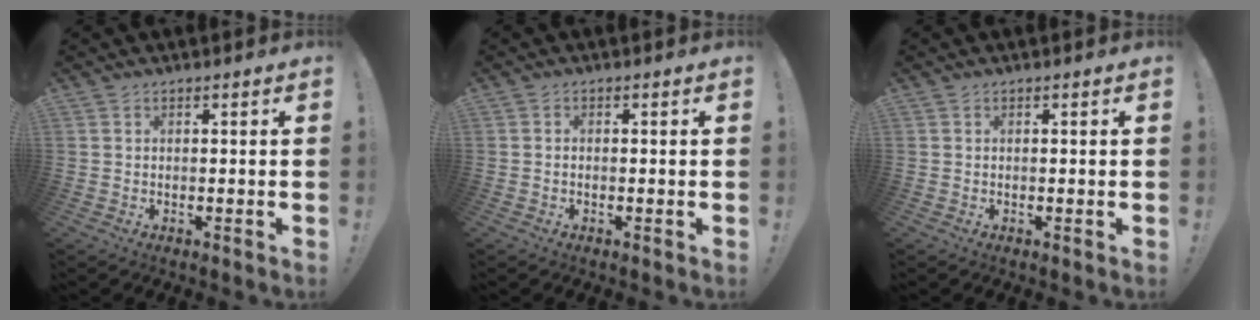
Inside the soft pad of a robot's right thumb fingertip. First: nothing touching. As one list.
[{"total": 0.6, "force": [-0.4, 0.2, 0.4], "torque": [-0.012, 0.003, -0.007]}, {"total": 0.0}]